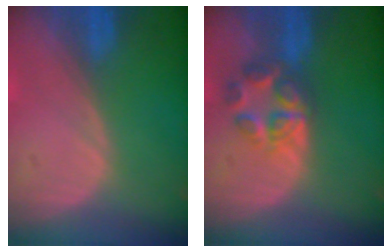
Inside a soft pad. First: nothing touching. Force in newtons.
{"total": 6.4, "press": 5.6, "slide": 3.1}